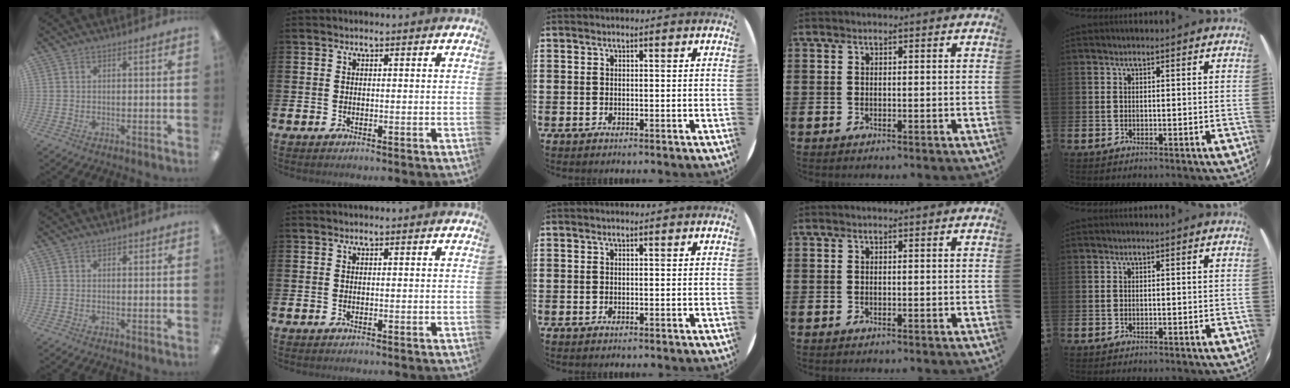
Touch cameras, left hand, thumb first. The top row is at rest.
{"thumb": {"total": 0.7, "force": [0.4, 0.5, 0.2], "torque": [0.004, 0.002, 0.004]}}